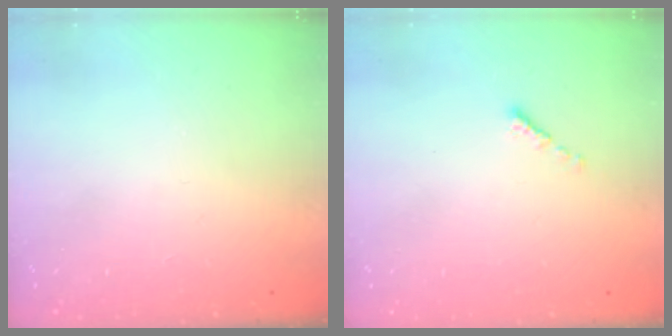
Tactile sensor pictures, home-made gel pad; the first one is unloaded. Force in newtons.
{"total": 0.0}